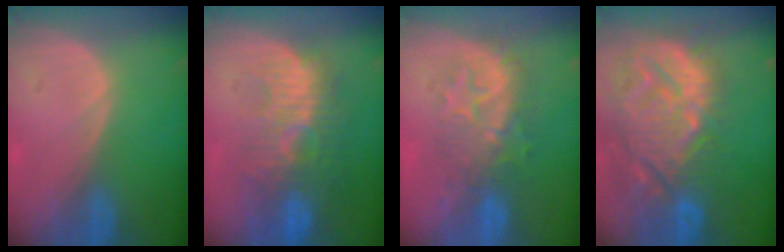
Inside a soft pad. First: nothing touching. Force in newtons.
{"total": 10.5, "press": 9.5, "slide": 4.5}
{"total": 8.1, "press": 8.0, "slide": 1.1}
{"total": 14.5, "press": 12.4, "slide": 7.5}